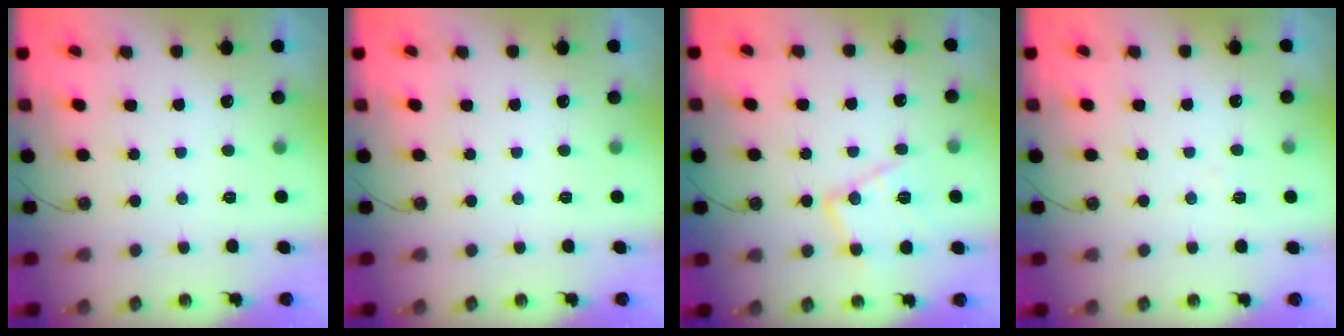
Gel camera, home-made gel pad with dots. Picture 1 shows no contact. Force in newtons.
{"total": 0.0}
{"total": 13.8, "press": 13.8, "slide": 1.2}
{"total": 3.4, "press": 3.3, "slide": 0.6}